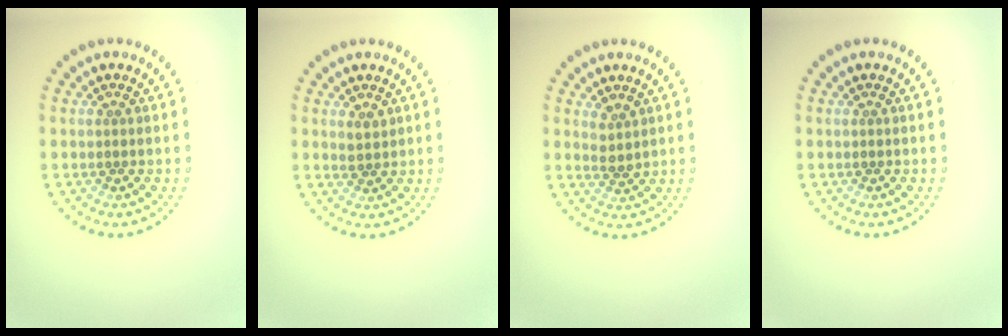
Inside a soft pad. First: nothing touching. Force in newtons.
{"total": 1.4, "press": 1.2, "slide": 0.7}
{"total": 1.6, "press": 1.3, "slide": 1.0}
{"total": 0.0}